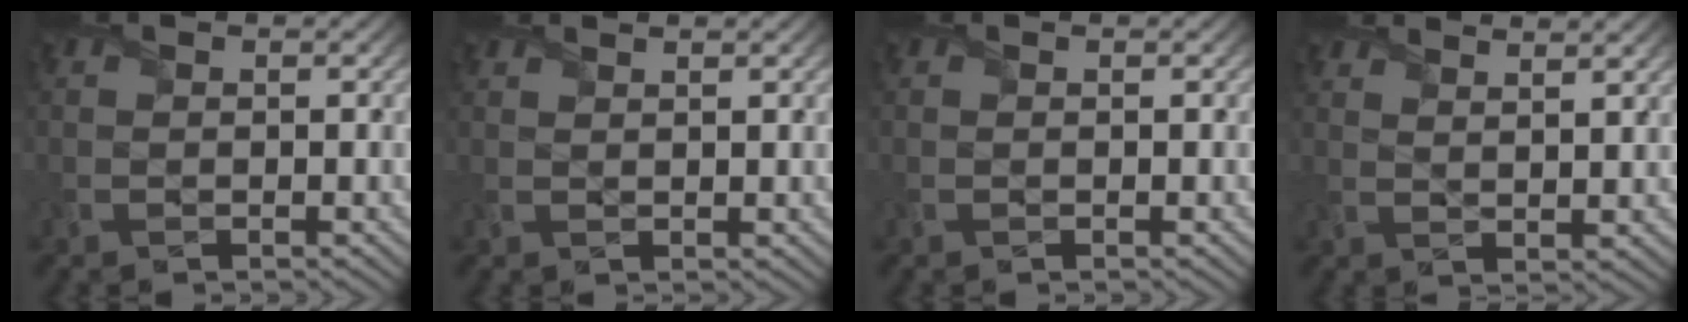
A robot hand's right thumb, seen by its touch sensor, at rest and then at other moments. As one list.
[{"total": 1.2, "force": [1.2, -0.2, 0.2], "torque": [-0.008, 0.001, 0.026]}, {"total": 0.0}, {"total": 4.2, "force": [3.7, 0.2, 1.9], "torque": [-0.032, -0.009, 0.064]}]